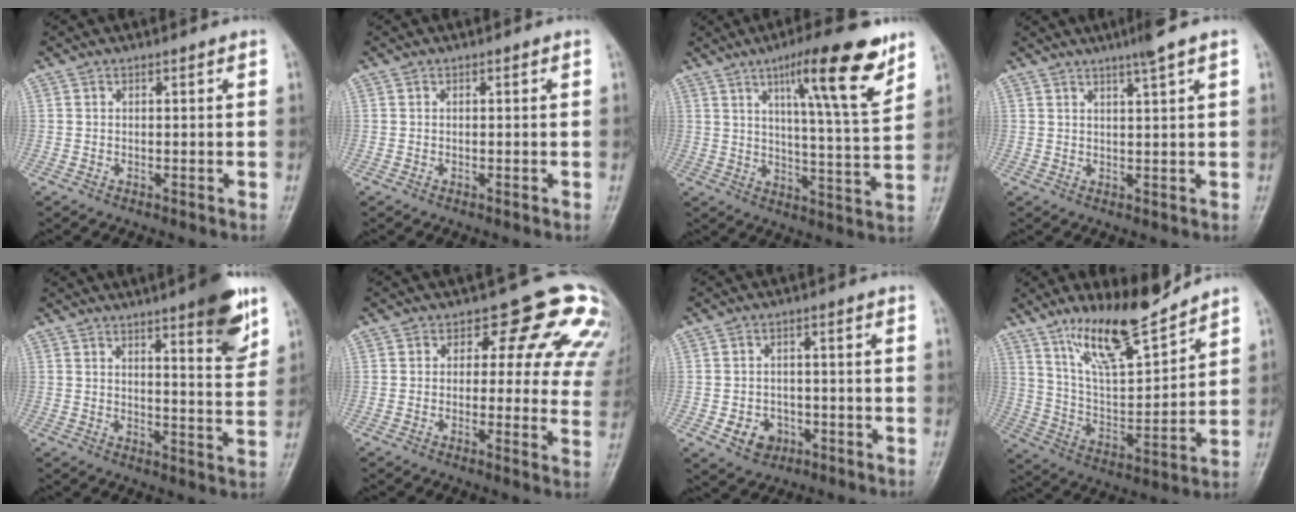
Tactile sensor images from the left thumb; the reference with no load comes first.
{"total": 0.0}
{"total": 16.0, "force": [9.3, 2.6, 12.8], "torque": [-0.176, -0.046, 0.141]}
{"total": 4.3, "force": [2.9, -0.4, 3.2], "torque": [-0.053, -0.009, 0.048]}
{"total": 10.3, "force": [6.1, 1.9, 8.1], "torque": [-0.090, -0.034, 0.077]}
{"total": 13.0, "force": [6.4, 7.4, 8.5], "torque": [-0.044, -0.020, 0.047]}
{"total": 5.4, "force": [-2.1, 4.5, 2.2], "torque": [-0.015, 0.014, -0.028]}
{"total": 14.4, "force": [11.5, 3.1, 8.2], "torque": [-0.124, -0.074, 0.216]}